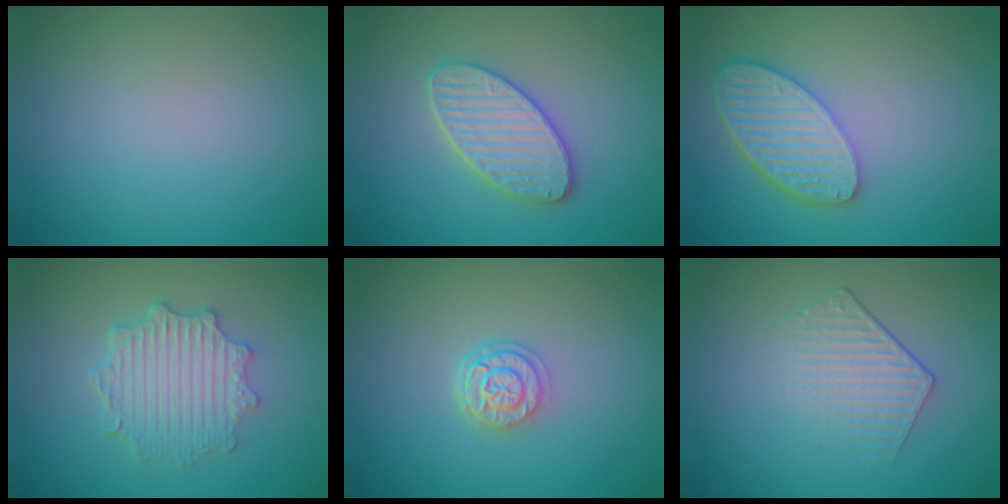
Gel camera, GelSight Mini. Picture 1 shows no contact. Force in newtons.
{"total": 3.9, "press": 3.9, "slide": 0.5}
{"total": 5.7, "press": 4.4, "slide": 3.6}
{"total": 4.7, "press": 3.7, "slide": 2.8}
{"total": 2.9, "press": 2.3, "slide": 1.8}
{"total": 1.9, "press": 1.4, "slide": 1.3}